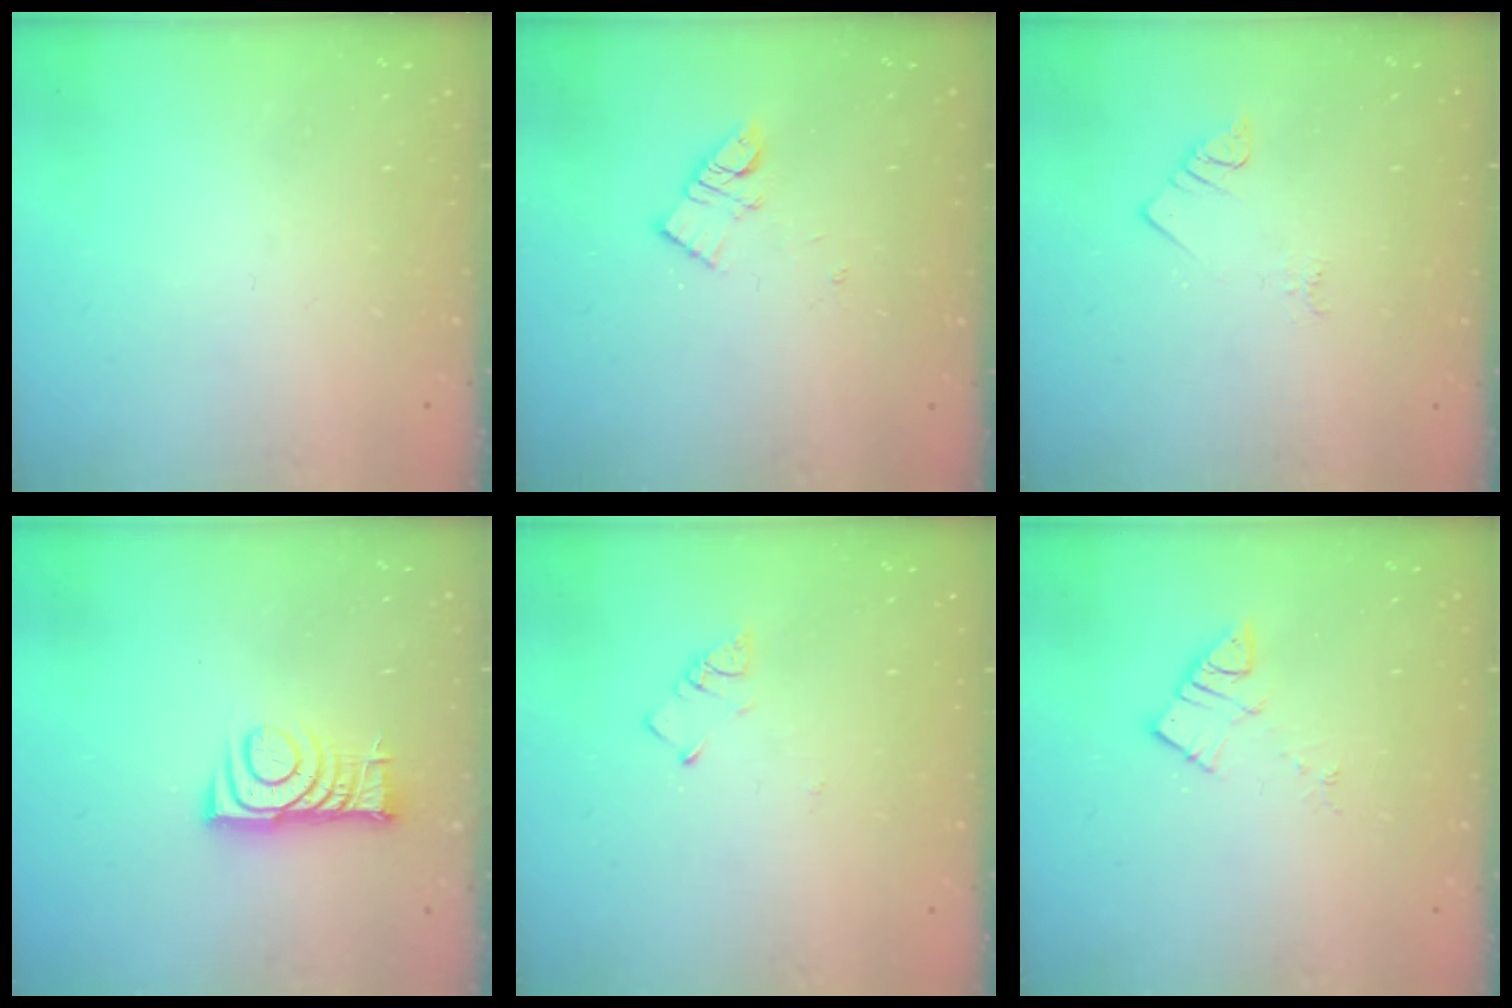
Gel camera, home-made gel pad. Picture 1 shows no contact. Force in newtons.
{"total": 8.1, "press": 8.1, "slide": 0.4}
{"total": 2.3, "press": 2.3, "slide": 0.4}
{"total": 8.3, "press": 8.3, "slide": 0.8}
{"total": 3.5, "press": 3.5, "slide": 0.4}
{"total": 5.8, "press": 5.8, "slide": 0.0}